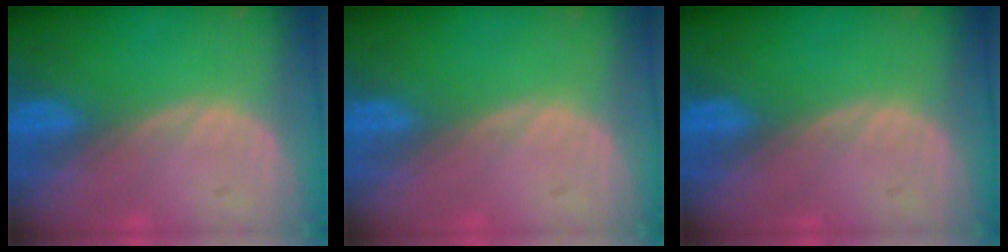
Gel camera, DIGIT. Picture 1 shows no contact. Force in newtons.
{"total": 0.0}
{"total": 0.0}